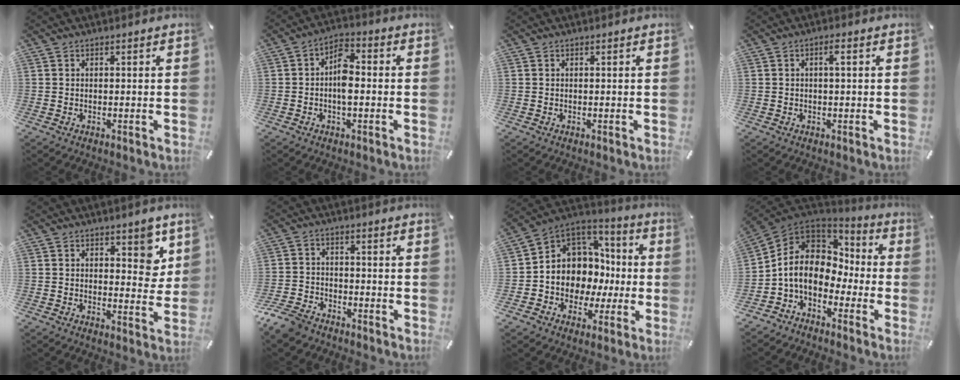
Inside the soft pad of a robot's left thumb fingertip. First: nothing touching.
{"total": 6.5, "force": [-0.9, 3.3, 5.5], "torque": [-0.087, 0.007, -0.019]}
{"total": 0.0}
{"total": 2.1, "force": [0.3, 0.5, 2.0], "torque": [-0.040, 0.005, 0.003]}
{"total": 6.2, "force": [3.5, 3.4, 3.7], "torque": [-0.025, -0.021, 0.054]}
{"total": 7.0, "force": [-5.8, 3.2, 2.3], "torque": [-0.057, 0.026, -0.116]}
{"total": 8.9, "force": [0.1, 8.8, 1.3], "torque": [-0.031, -0.035, 0.011]}
{"total": 9.8, "force": [-1.5, 8.4, 4.9], "torque": [-0.116, 0.001, -0.031]}